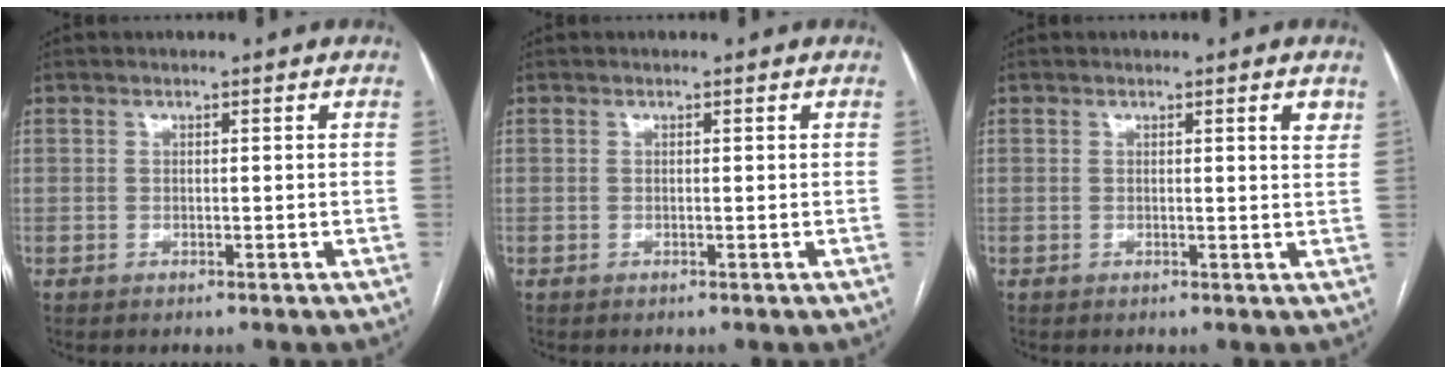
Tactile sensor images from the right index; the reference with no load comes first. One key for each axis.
{"total": 0.0}
{"total": 2.2, "fx": 1.2, "fy": 0.1, "fz": 1.8, "tx": -0.022, "ty": -0.004, "tz": 0.014}